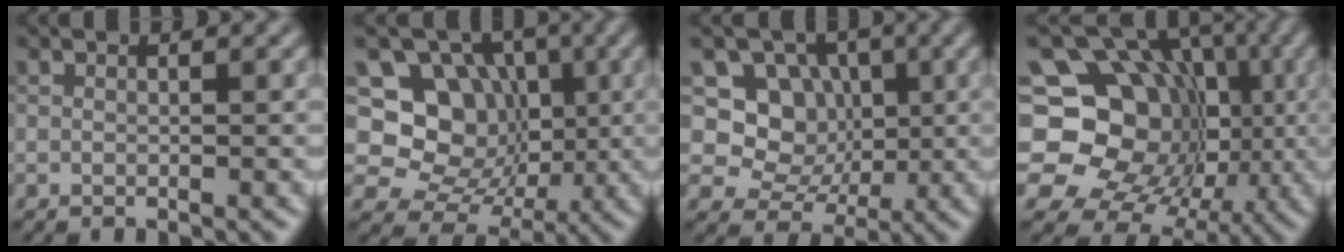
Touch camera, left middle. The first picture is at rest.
{"total": 10.3, "force": [1.6, 9.1, 4.7], "torque": [-0.069, 0.019, 0.002]}
{"total": 6.0, "force": [1.3, 5.3, 2.5], "torque": [-0.028, 0.000, 0.006]}
{"total": 17.5, "force": [-0.2, 15.3, 8.5], "torque": [-0.152, 0.025, -0.024]}